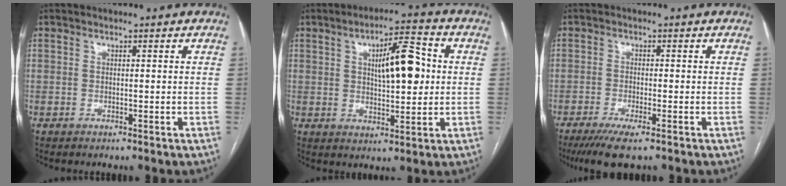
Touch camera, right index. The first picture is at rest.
{"total": 9.6, "force": [1.8, 2.8, 9.0], "torque": [-0.144, 0.018, 0.031]}
{"total": 5.7, "force": [-4.0, 0.5, 4.0], "torque": [-0.069, -0.015, -0.065]}